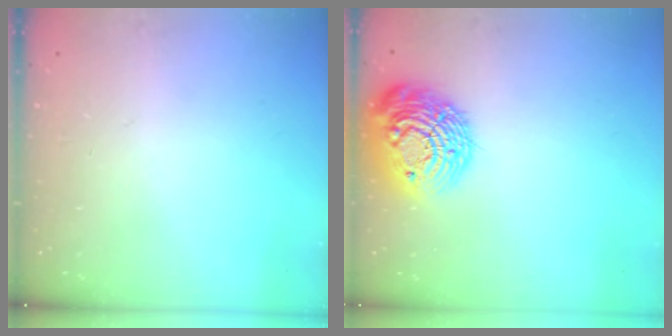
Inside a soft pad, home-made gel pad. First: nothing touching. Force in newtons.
{"total": 17.0, "press": 16.9, "slide": 1.4}